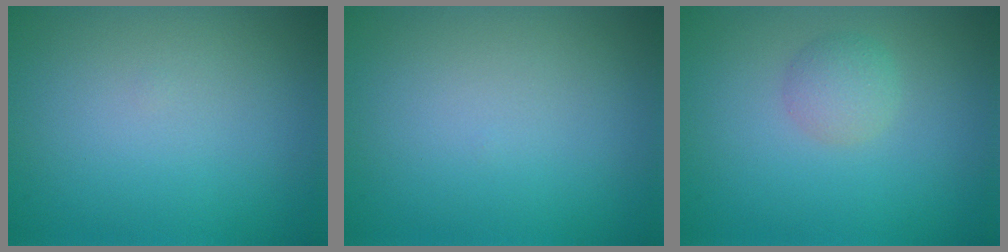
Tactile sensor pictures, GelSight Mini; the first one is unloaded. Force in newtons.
{"total": 0.0}
{"total": 1.8, "press": 1.8, "slide": 0.1}